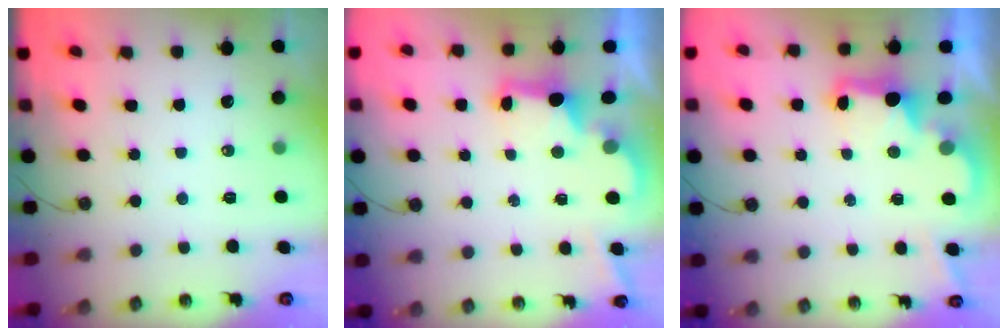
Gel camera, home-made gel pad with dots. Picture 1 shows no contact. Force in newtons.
{"total": 2.7, "press": 2.6, "slide": 0.9}
{"total": 2.9, "press": 2.9, "slide": 0.6}